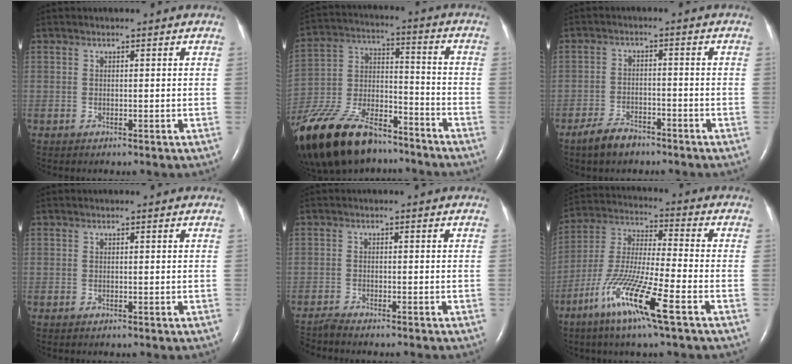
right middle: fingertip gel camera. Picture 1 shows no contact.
{"total": 26.4, "force": [-20.1, 9.6, 14.1], "torque": [-0.345, -0.040, -0.350]}
{"total": 4.8, "force": [-3.8, 1.9, 2.1], "torque": [-0.052, -0.002, -0.064]}
{"total": 0.0}
{"total": 3.6, "force": [-3.4, -0.9, 0.7], "torque": [-0.011, -0.011, -0.056]}
{"total": 14.4, "force": [-7.4, 0.3, 12.3], "torque": [-0.253, -0.027, -0.142]}